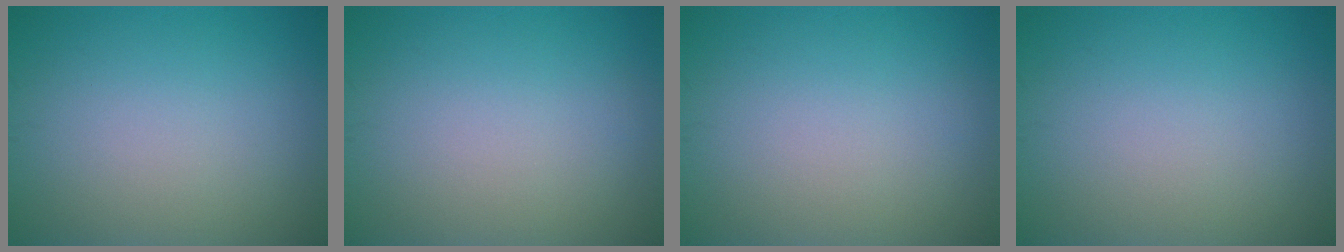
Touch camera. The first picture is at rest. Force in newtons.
{"total": 0.0}
{"total": 0.0}
{"total": 0.0}